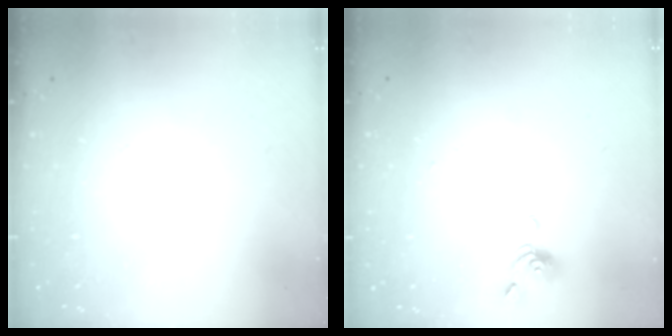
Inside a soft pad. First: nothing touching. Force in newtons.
{"total": 0.7, "press": 0.6, "slide": 0.5}